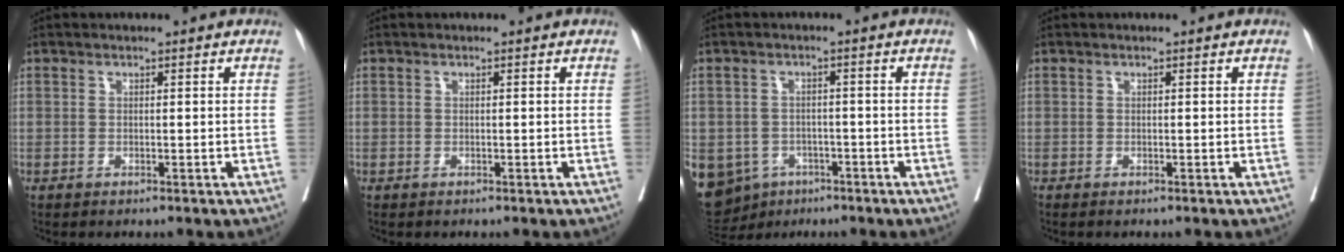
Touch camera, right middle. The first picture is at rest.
{"total": 0.0}
{"total": 14.3, "force": [-6.8, 11.6, 4.9], "torque": [-0.147, 0.001, -0.087]}
{"total": 0.0}